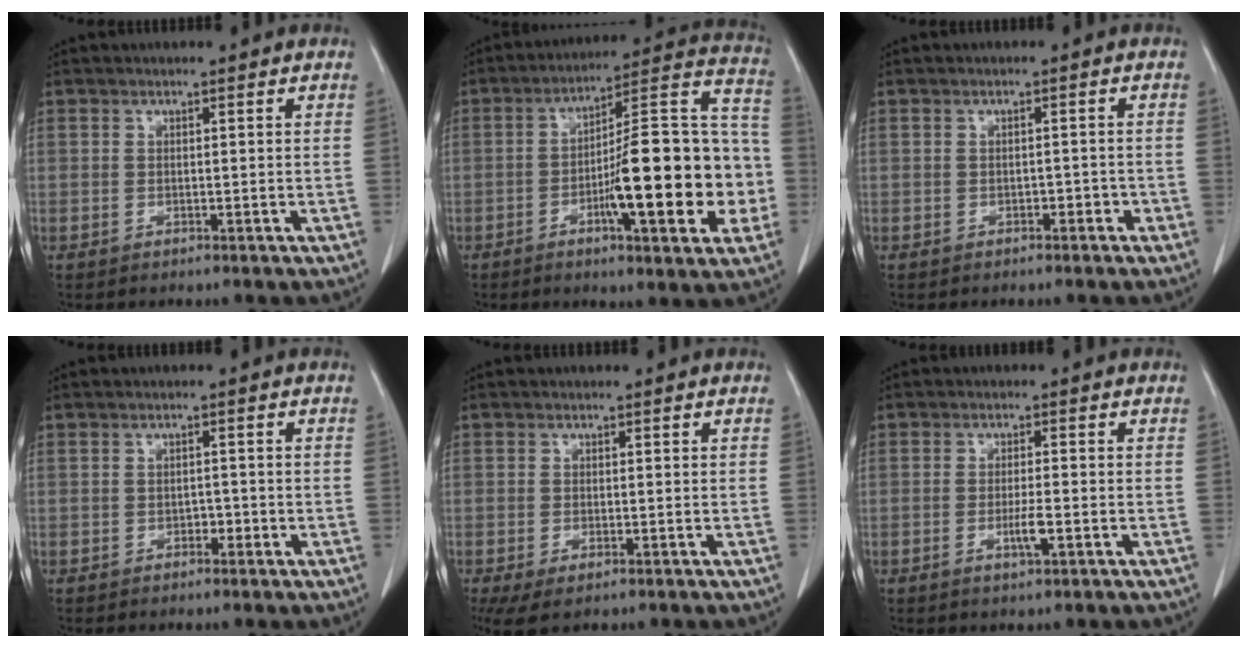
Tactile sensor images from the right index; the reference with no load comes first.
{"total": 21.0, "force": [-5.0, 3.9, 20.1], "torque": [-0.253, 0.029, -0.069]}
{"total": 1.3, "force": [-0.7, 0.8, 0.7], "torque": [-0.011, 0.004, -0.008]}
{"total": 1.2, "force": [-0.6, 0.8, 0.6], "torque": [-0.008, 0.004, -0.008]}
{"total": 4.3, "force": [-2.2, 1.7, 3.3], "torque": [-0.058, -0.011, -0.033]}
{"total": 2.9, "force": [-1.1, 0.1, 2.7], "torque": [-0.051, -0.003, -0.019]}